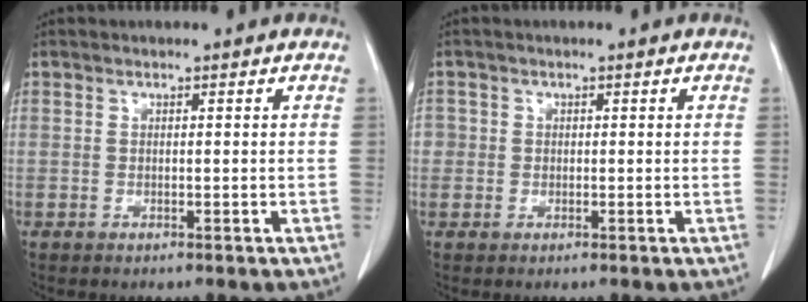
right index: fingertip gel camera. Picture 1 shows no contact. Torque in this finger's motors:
{"motor_torque": [0.09, -0.01, 0.04, 0.02]}